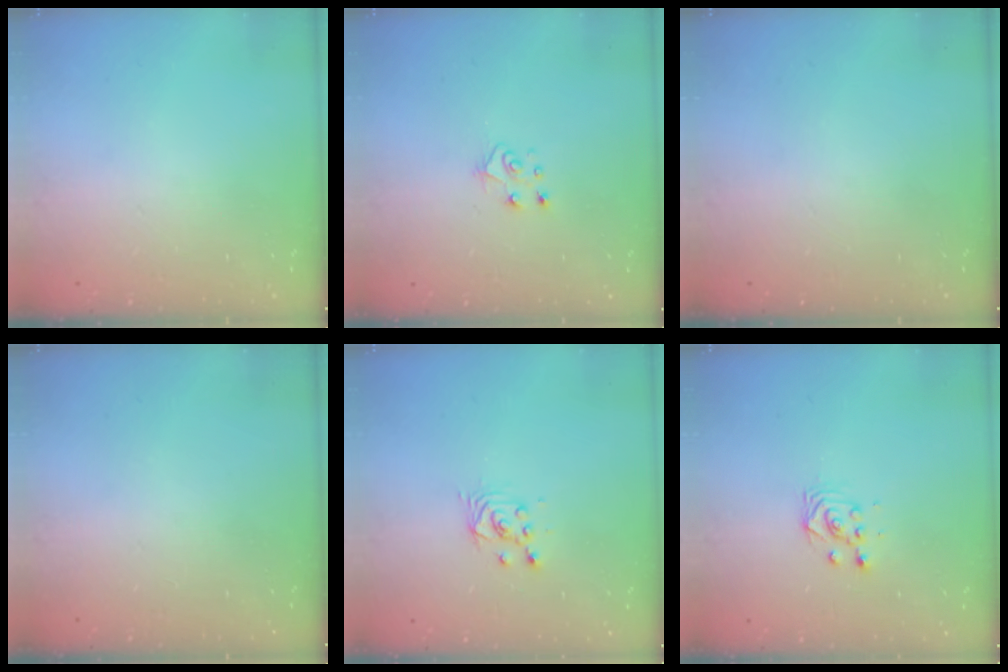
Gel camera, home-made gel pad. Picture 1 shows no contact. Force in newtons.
{"total": 5.6, "press": 5.6, "slide": 0.4}
{"total": 0.0}
{"total": 0.0}
{"total": 2.6, "press": 2.6, "slide": 0.1}
{"total": 2.9, "press": 2.9, "slide": 0.1}